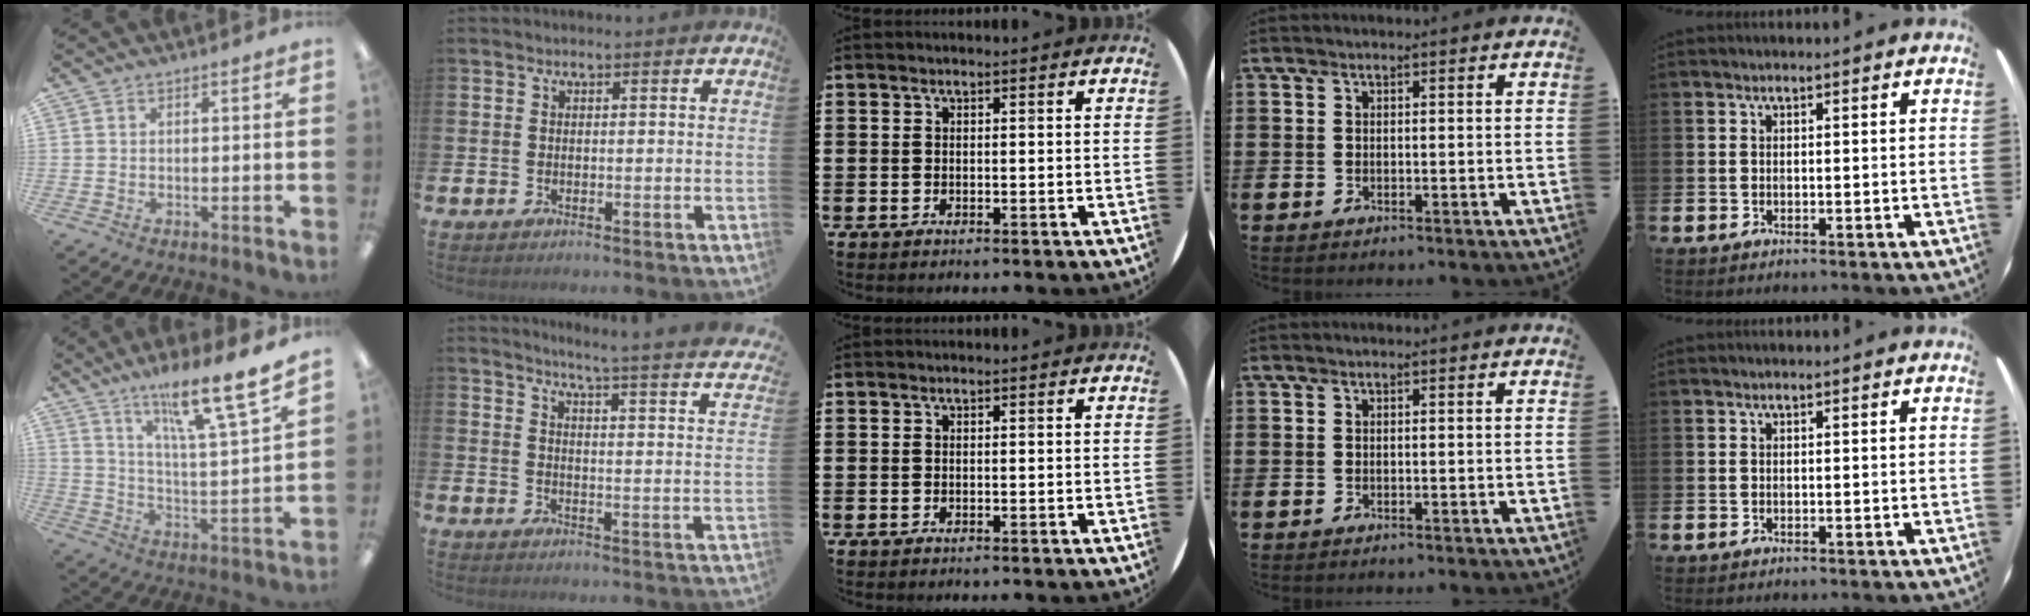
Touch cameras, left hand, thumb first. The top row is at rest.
{"thumb": {"total": 15.3, "force": [12.5, 1.1, 8.9], "torque": [-0.145, -0.092, 0.197]}, "index": {"total": 4.2, "force": [4.0, -0.7, 1.3], "torque": [-0.031, -0.048, 0.057]}}